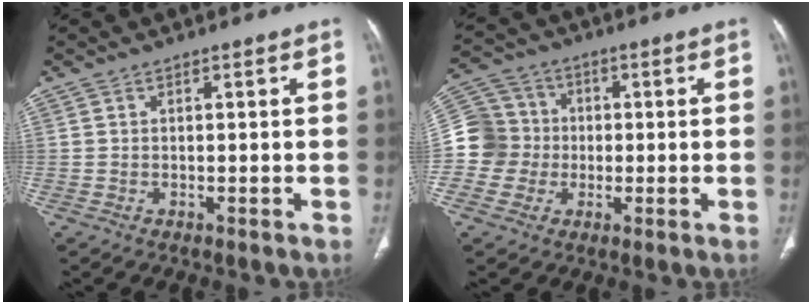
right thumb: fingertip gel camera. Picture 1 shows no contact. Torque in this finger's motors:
{"motor_torque": [1.28, 1.21, 0.40, -0.77, 0.00]}